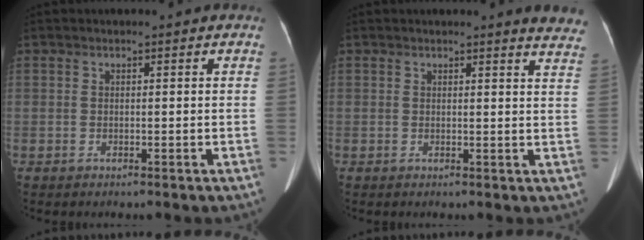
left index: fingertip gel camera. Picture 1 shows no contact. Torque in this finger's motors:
{"motor_torque": [-0.41, -1.72, 0.28, 0.04]}